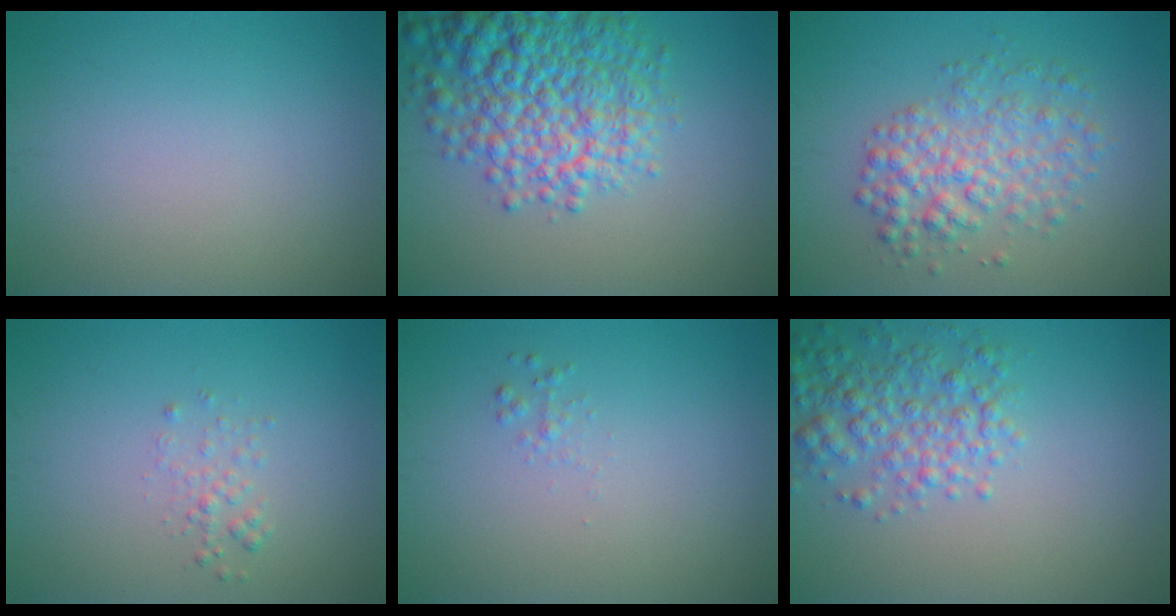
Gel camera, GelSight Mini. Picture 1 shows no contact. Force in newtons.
{"total": 8.6, "press": 8.6, "slide": 0.3}
{"total": 4.5, "press": 4.5, "slide": 0.1}
{"total": 1.1, "press": 1.1, "slide": 0.1}
{"total": 0.6, "press": 0.6, "slide": 0.0}
{"total": 4.1, "press": 4.1, "slide": 0.1}